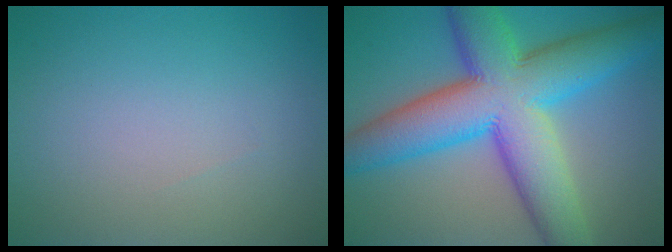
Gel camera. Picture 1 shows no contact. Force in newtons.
{"total": 13.2, "press": 13.2, "slide": 0.2}